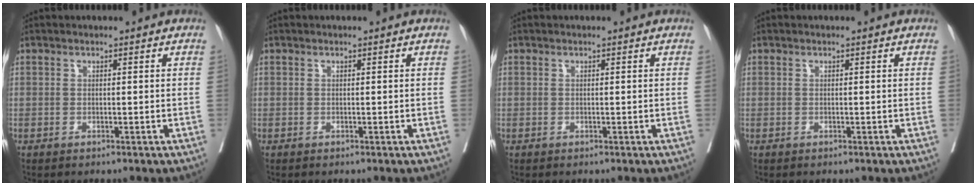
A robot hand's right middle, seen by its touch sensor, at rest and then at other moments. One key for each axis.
{"total": 0.0}
{"total": 0.0}
{"total": 0.0}